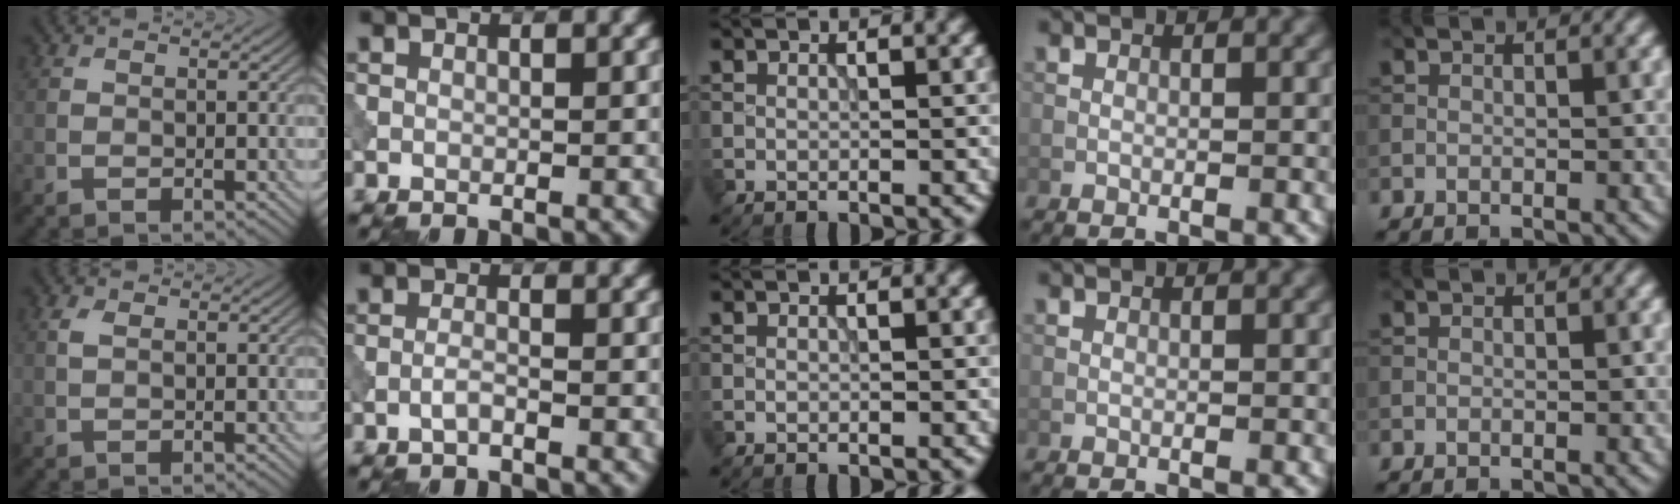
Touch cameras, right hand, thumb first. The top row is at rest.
{"thumb": {"total": 1.3, "force": [0.4, 0.7, 1.1], "torque": [-0.029, 0.003, 0.006]}, "index": {"total": 1.1, "force": [-0.7, 0.2, 0.8], "torque": [-0.018, 0.004, -0.017]}}